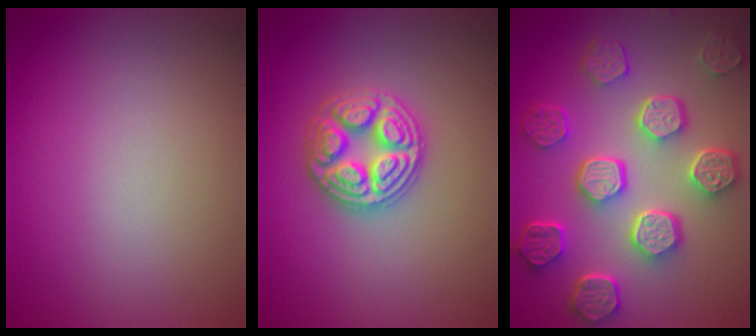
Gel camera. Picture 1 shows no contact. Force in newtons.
{"total": 4.9, "press": 4.8, "slide": 0.7}
{"total": 7.9, "press": 6.1, "slide": 5.0}